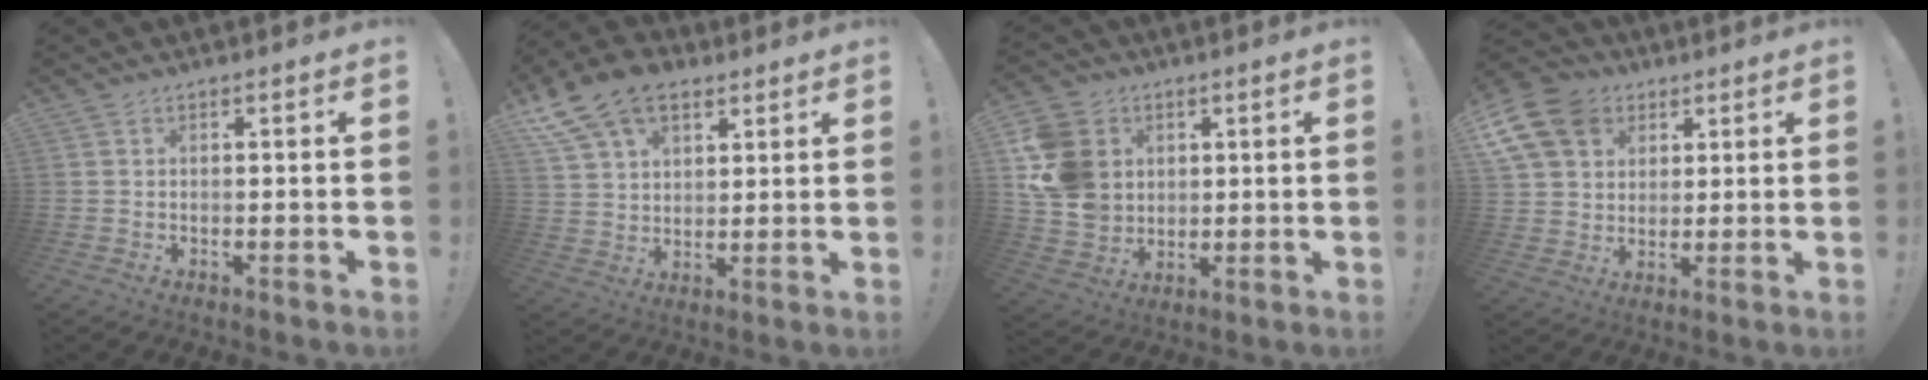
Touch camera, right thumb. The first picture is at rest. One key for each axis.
{"total": 14.9, "fx": 8.9, "fy": 9.4, "fz": 7.4, "tx": -0.131, "ty": -0.041, "tz": 0.172}
{"total": 15.4, "fx": 3.5, "fy": 13.3, "fz": 7.1, "tx": -0.130, "ty": -0.007, "tz": 0.078}
{"total": 14.7, "fx": 6.0, "fy": 11.5, "fz": 6.8, "tx": -0.123, "ty": -0.029, "tz": 0.120}